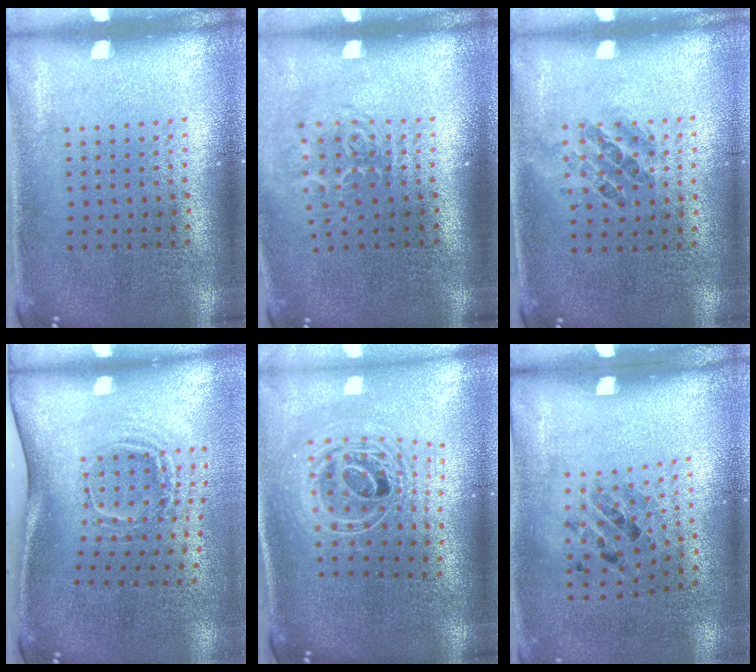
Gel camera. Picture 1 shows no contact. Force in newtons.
{"total": 1.8, "press": 1.2, "slide": 1.4}
{"total": 0.9, "press": 0.8, "slide": 0.5}
{"total": 1.9, "press": 1.2, "slide": 1.5}
{"total": 2.5, "press": 1.8, "slide": 1.8}
{"total": 1.0, "press": 0.8, "slide": 0.6}